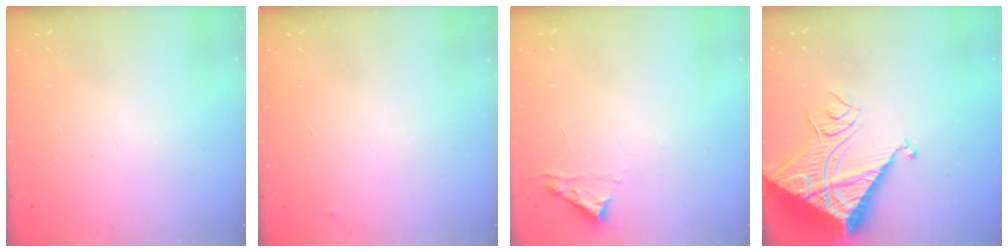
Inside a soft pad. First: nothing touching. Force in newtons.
{"total": 2.5, "press": 2.5, "slide": 0.4}
{"total": 2.8, "press": 2.8, "slide": 0.3}
{"total": 17.4, "press": 17.3, "slide": 2.1}